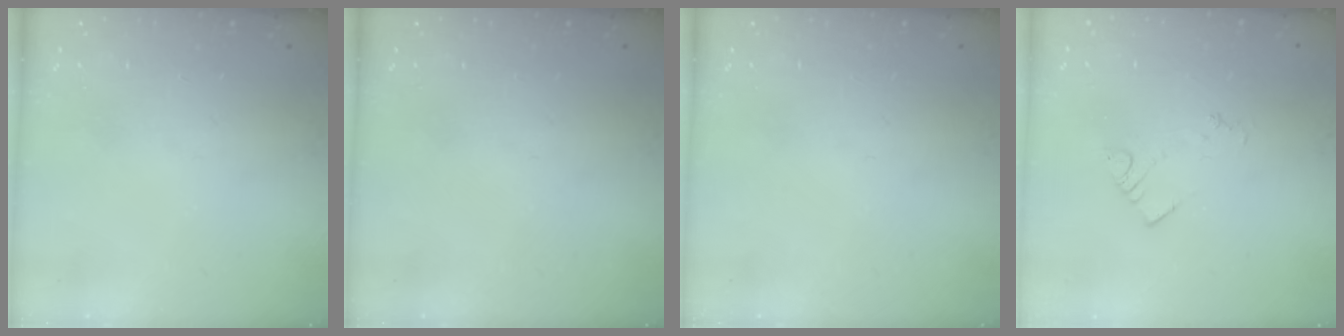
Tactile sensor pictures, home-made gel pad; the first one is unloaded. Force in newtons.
{"total": 0.0}
{"total": 0.0}
{"total": 2.4, "press": 2.3, "slide": 0.4}